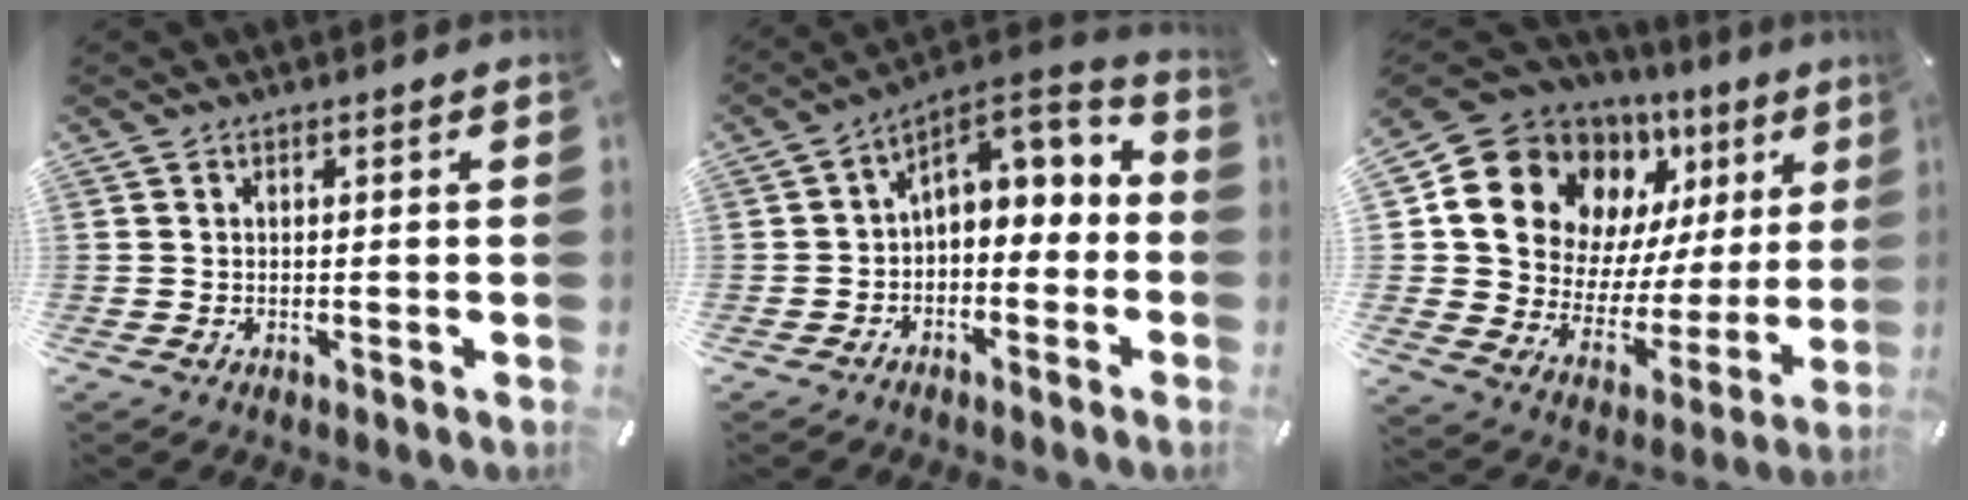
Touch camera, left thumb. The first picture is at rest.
{"total": 5.1, "force": [1.4, 4.3, 2.5], "torque": [-0.030, -0.025, 0.018]}
{"total": 15.3, "force": [8.8, 11.4, 5.1], "torque": [-0.086, -0.076, 0.166]}